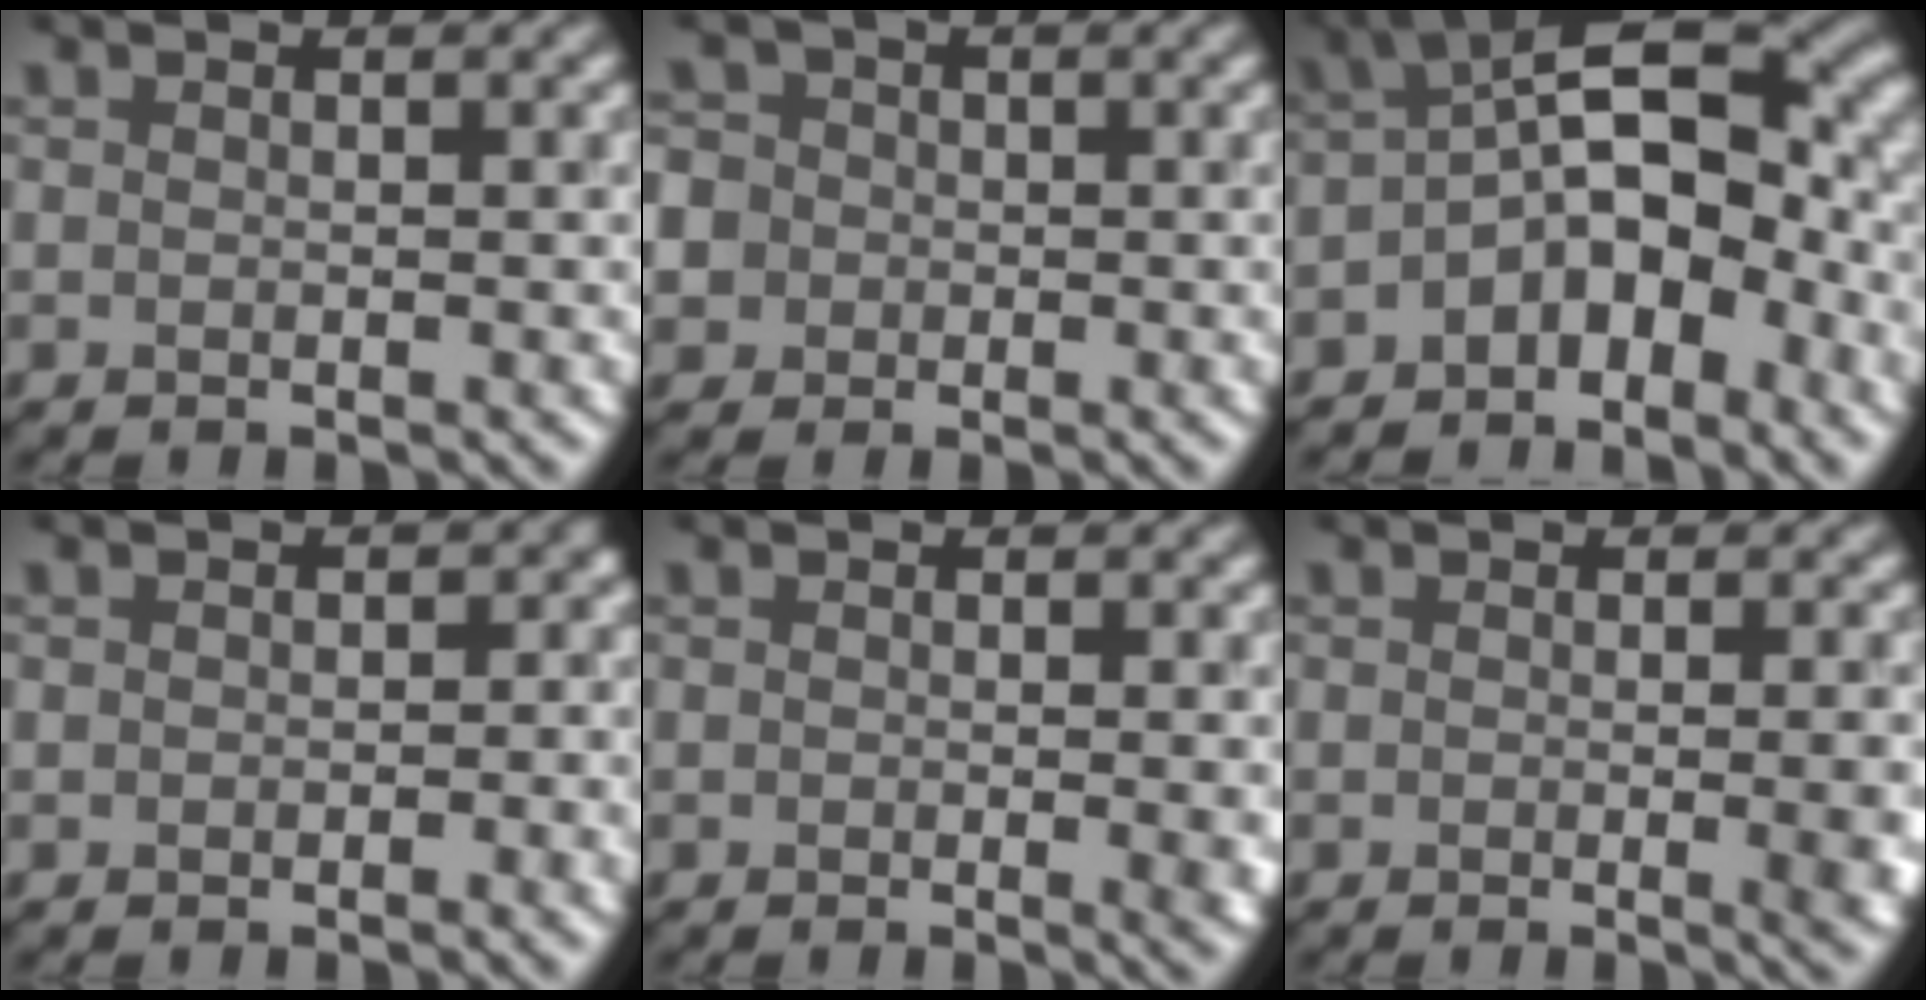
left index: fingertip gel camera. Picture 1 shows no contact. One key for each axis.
{"total": 6.8, "fx": -0.3, "fy": 6.4, "fz": 2.3, "tx": -0.048, "ty": 0.026, "tz": -0.041}
{"total": 9.2, "fx": -2.3, "fy": 4.9, "fz": 7.5, "tx": -0.103, "ty": 0.017, "tz": -0.051}
{"total": 2.2, "fx": -0.2, "fy": 1.9, "fz": 1.1, "tx": 0.013, "ty": 0.002, "tz": -0.014}
{"total": 2.0, "fx": -0.3, "fy": 0.6, "fz": 1.9, "tx": -0.023, "ty": -0.007, "tz": -0.003}
{"total": 4.9, "fx": -0.6, "fy": 2.2, "fz": 4.3, "tx": -0.027, "ty": -0.001, "tz": -0.006}